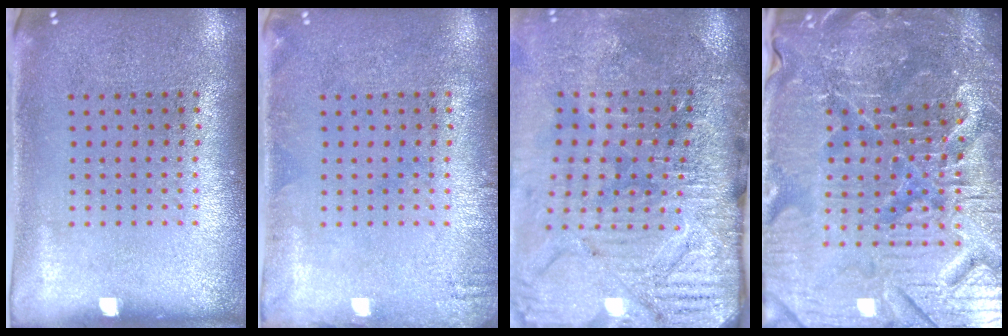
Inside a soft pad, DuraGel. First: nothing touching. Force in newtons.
{"total": 1.0, "press": 1.0, "slide": 0.2}
{"total": 4.4, "press": 3.8, "slide": 2.2}
{"total": 5.8, "press": 5.4, "slide": 2.1}